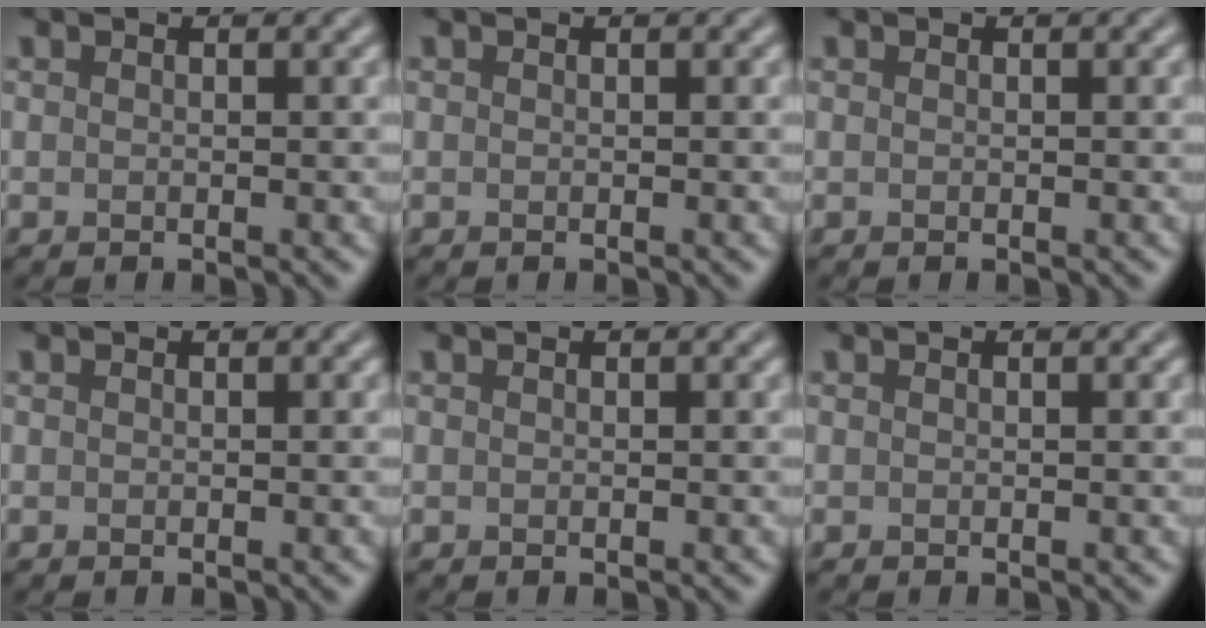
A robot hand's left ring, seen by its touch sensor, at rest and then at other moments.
{"total": 0.0}
{"total": 0.0}
{"total": 0.0}
{"total": 0.0}
{"total": 0.0}